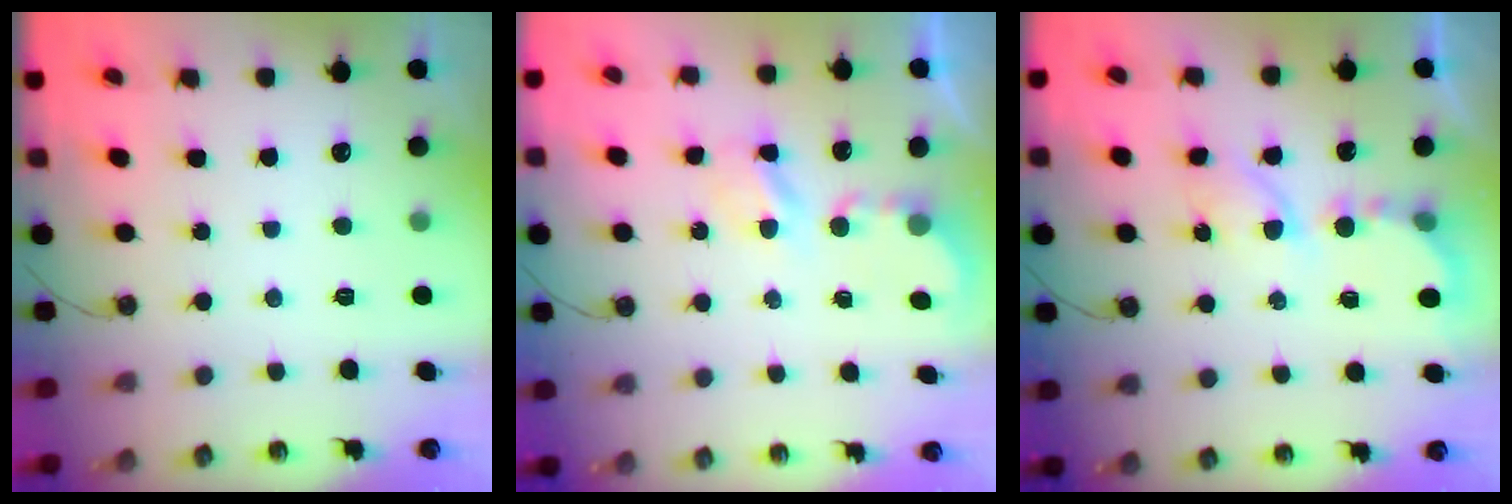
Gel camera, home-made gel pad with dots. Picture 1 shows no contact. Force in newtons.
{"total": 4.5, "press": 4.5, "slide": 0.1}
{"total": 6.4, "press": 6.3, "slide": 0.5}